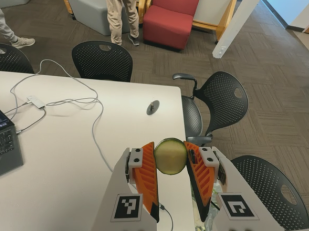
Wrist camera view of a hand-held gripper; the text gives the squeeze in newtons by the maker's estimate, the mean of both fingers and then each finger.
{"total": 12.2, "left": 12.6, "right": 11.9}